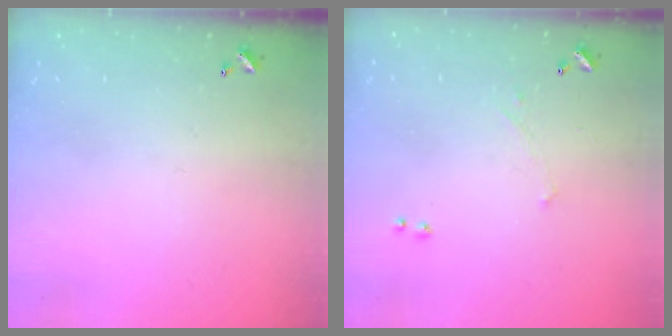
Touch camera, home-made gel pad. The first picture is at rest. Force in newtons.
{"total": 1.1, "press": 0.9, "slide": 0.7}